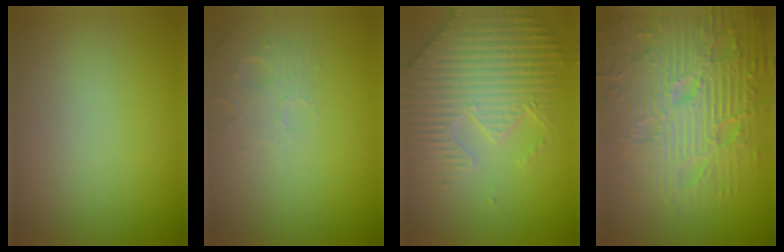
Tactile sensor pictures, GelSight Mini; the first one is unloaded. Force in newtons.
{"total": 1.8, "press": 1.7, "slide": 0.4}
{"total": 5.5, "press": 5.1, "slide": 2.0}
{"total": 9.6, "press": 6.9, "slide": 6.7}